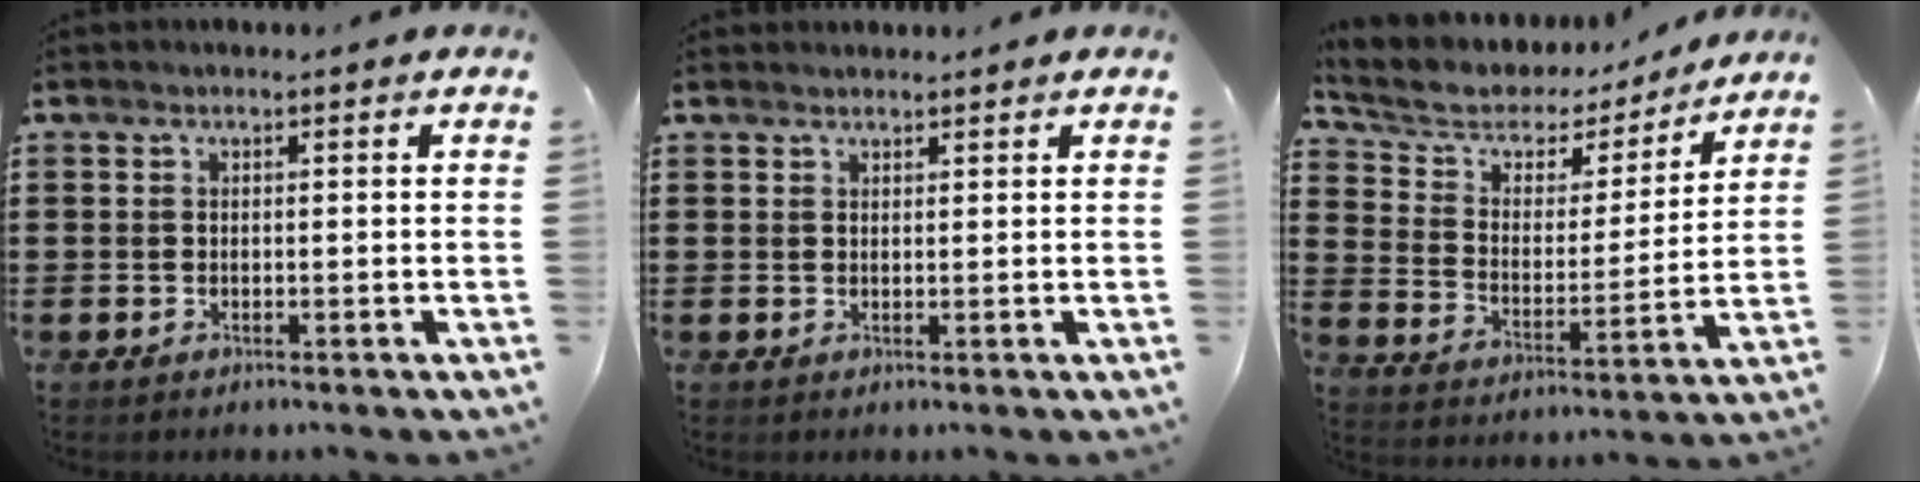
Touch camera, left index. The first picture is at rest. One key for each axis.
{"total": 1.0, "fx": 1.0, "fy": 0.2, "fz": 0.1, "tx": -0.004, "ty": 0.000, "tz": 0.020}
{"total": 5.6, "fx": 4.3, "fy": 3.4, "fz": 1.5, "tx": -0.062, "ty": -0.023, "tz": 0.069}